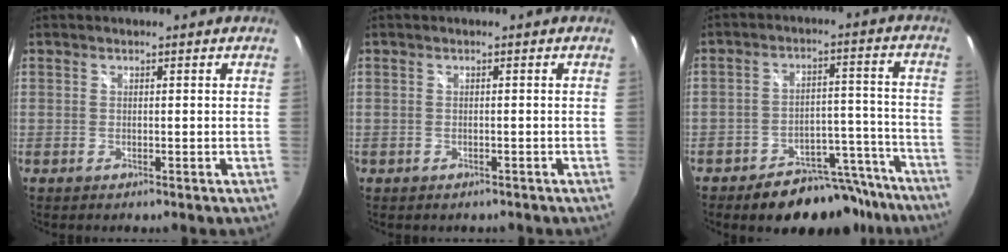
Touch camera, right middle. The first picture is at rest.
{"total": 1.1, "force": [-0.6, 0.9, 0.2], "torque": [-0.007, -0.002, -0.005]}
{"total": 14.8, "force": [-12.2, 7.2, 4.5], "torque": [-0.070, 0.045, -0.147]}